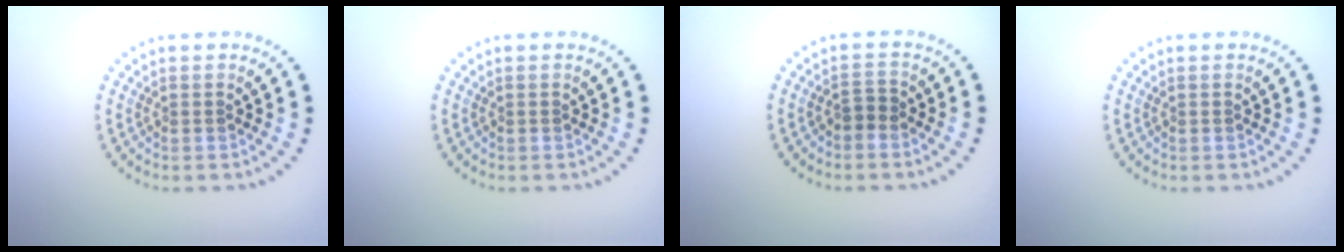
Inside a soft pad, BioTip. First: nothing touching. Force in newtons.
{"total": 0.0}
{"total": 1.3, "press": 1.0, "slide": 0.8}
{"total": 0.0}